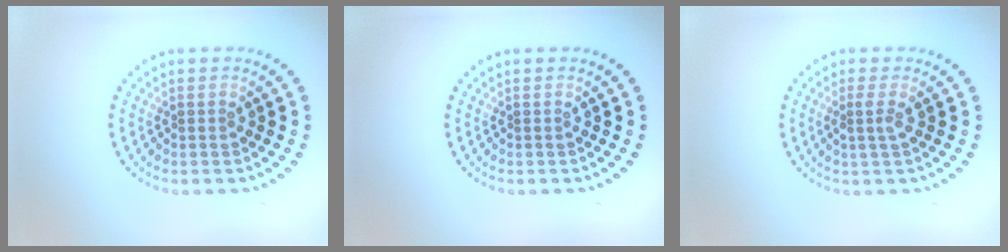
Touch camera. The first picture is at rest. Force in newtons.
{"total": 0.0}
{"total": 1.3, "press": 1.1, "slide": 0.8}